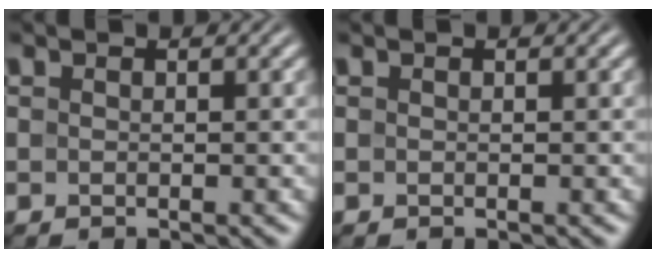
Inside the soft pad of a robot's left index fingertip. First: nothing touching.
{"total": 0.0}